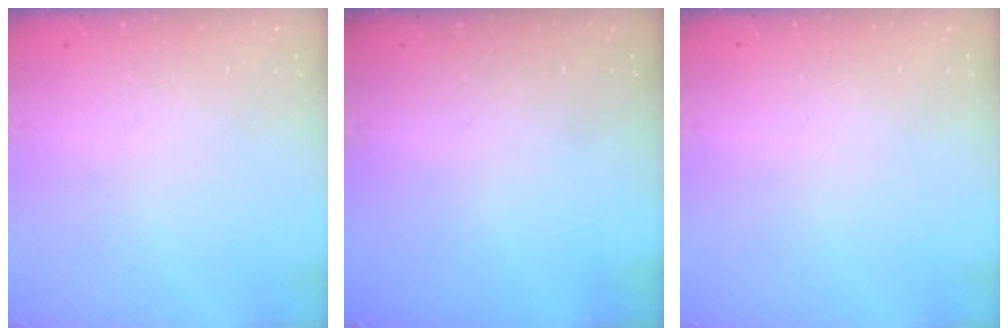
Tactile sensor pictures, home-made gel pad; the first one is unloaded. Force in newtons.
{"total": 0.0}
{"total": 0.0}